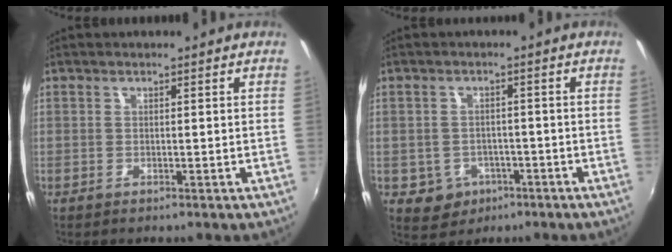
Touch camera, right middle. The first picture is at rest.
{"total": 5.6, "force": [-2.3, 4.9, 1.5], "torque": [-0.044, 0.005, -0.022]}